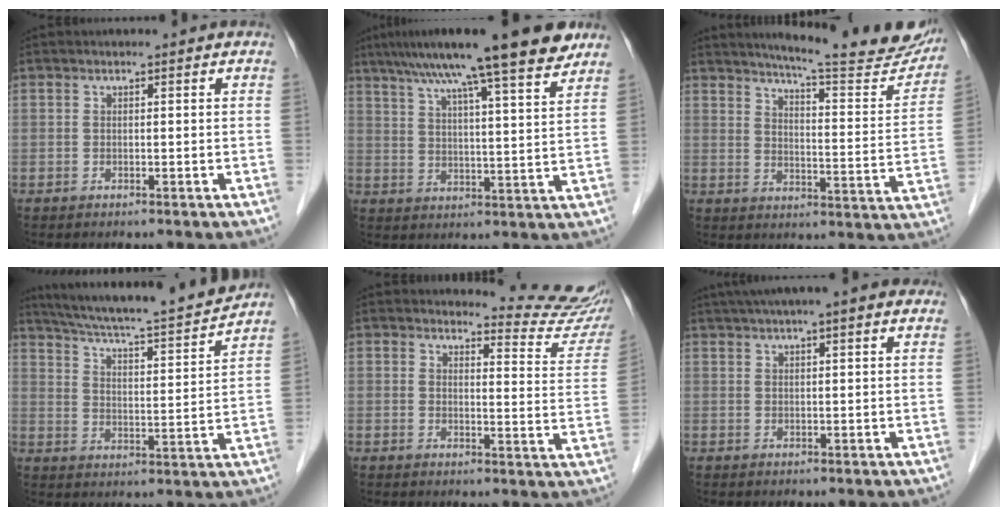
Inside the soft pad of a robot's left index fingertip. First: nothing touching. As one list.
[{"total": 18.3, "force": [14.0, 0.7, 11.8], "torque": [-0.188, 0.030, 0.200]}, {"total": 19.8, "force": [18.2, 1.9, 7.7], "torque": [-0.100, -0.064, 0.220]}, {"total": 18.1, "force": [16.6, -0.1, 7.2], "torque": [-0.123, -0.013, 0.247]}, {"total": 10.7, "force": [10.7, 0.5, 1.0], "torque": [0.000, -0.082, 0.102]}, {"total": 9.5, "force": [7.3, 0.6, 6.0], "torque": [-0.097, 0.040, 0.101]}]